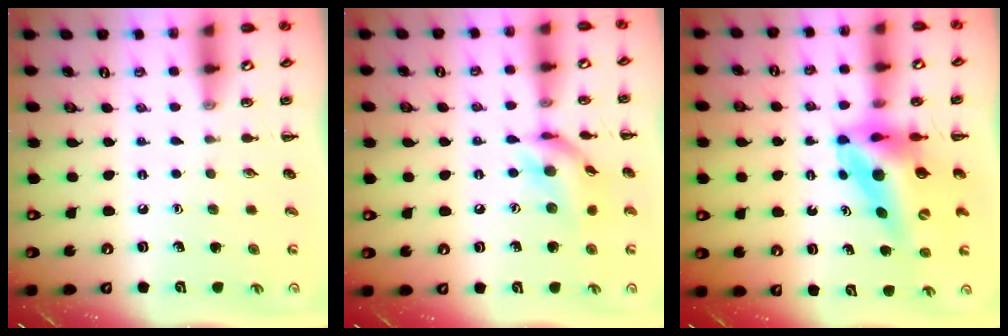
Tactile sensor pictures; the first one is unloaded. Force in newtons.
{"total": 12.6, "press": 12.4, "slide": 1.9}
{"total": 11.4, "press": 10.9, "slide": 3.6}